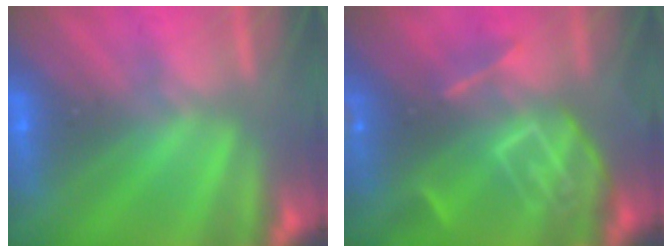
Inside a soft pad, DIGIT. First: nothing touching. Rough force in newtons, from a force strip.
{"total": 9.4}